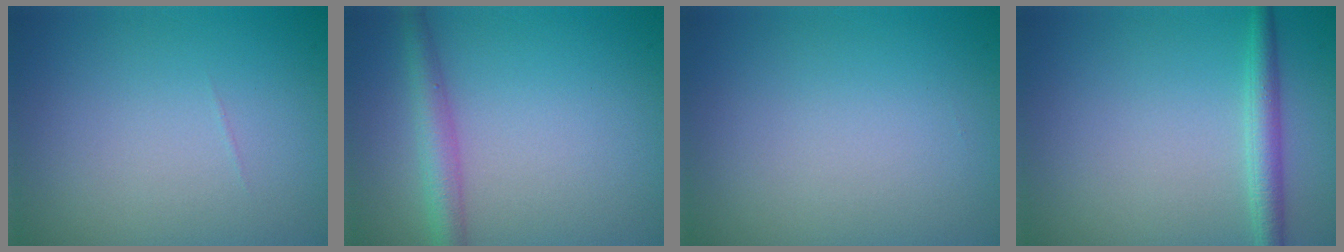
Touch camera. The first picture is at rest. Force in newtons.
{"total": 2.9, "press": 2.9, "slide": 0.1}
{"total": 0.0}
{"total": 2.3, "press": 2.3, "slide": 0.1}